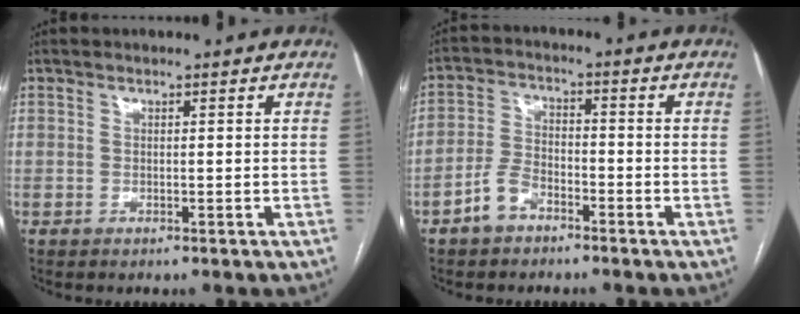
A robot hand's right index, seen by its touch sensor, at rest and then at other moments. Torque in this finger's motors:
{"motor_torque": [0.15, -0.26, -0.20, -0.10]}